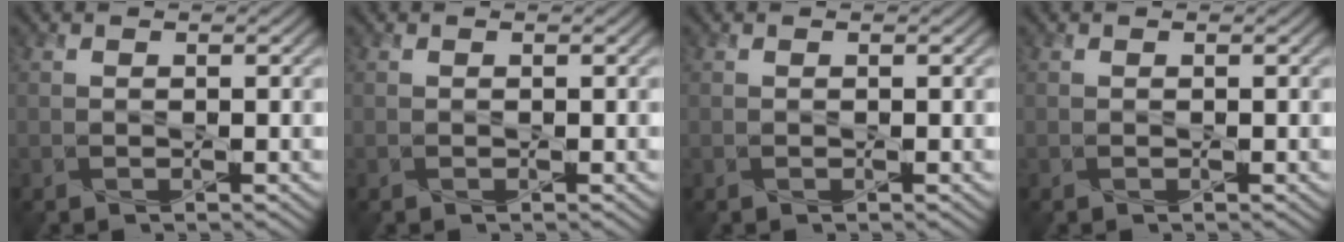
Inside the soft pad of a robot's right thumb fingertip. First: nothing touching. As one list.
[{"total": 0.0}, {"total": 0.0}, {"total": 0.0}]